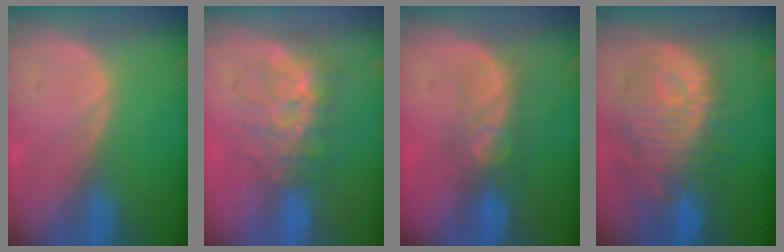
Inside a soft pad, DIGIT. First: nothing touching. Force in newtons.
{"total": 7.5, "press": 7.2, "slide": 2.2}
{"total": 5.2, "press": 5.1, "slide": 1.3}
{"total": 12.4, "press": 11.1, "slide": 5.6}